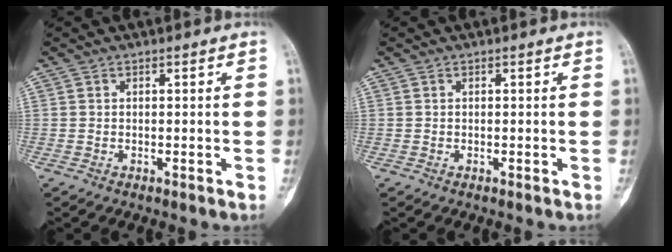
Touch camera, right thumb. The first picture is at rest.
{"total": 0.0}